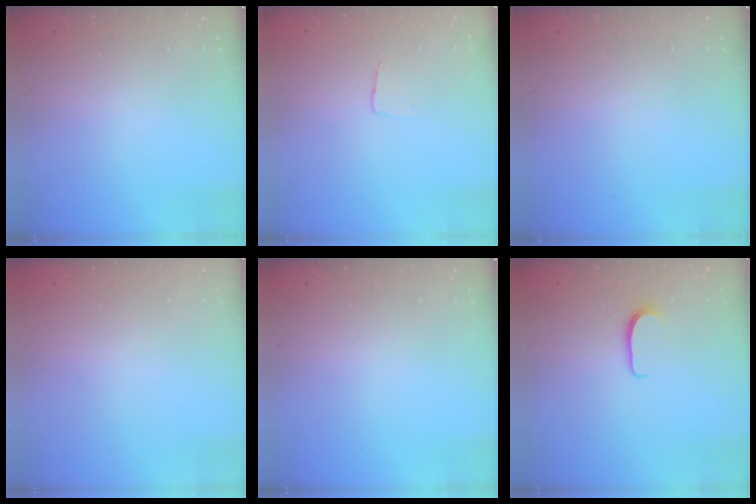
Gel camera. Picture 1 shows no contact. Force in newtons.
{"total": 3.8, "press": 3.8, "slide": 0.3}
{"total": 0.0}
{"total": 0.0}
{"total": 0.0}
{"total": 5.4, "press": 5.4, "slide": 0.6}